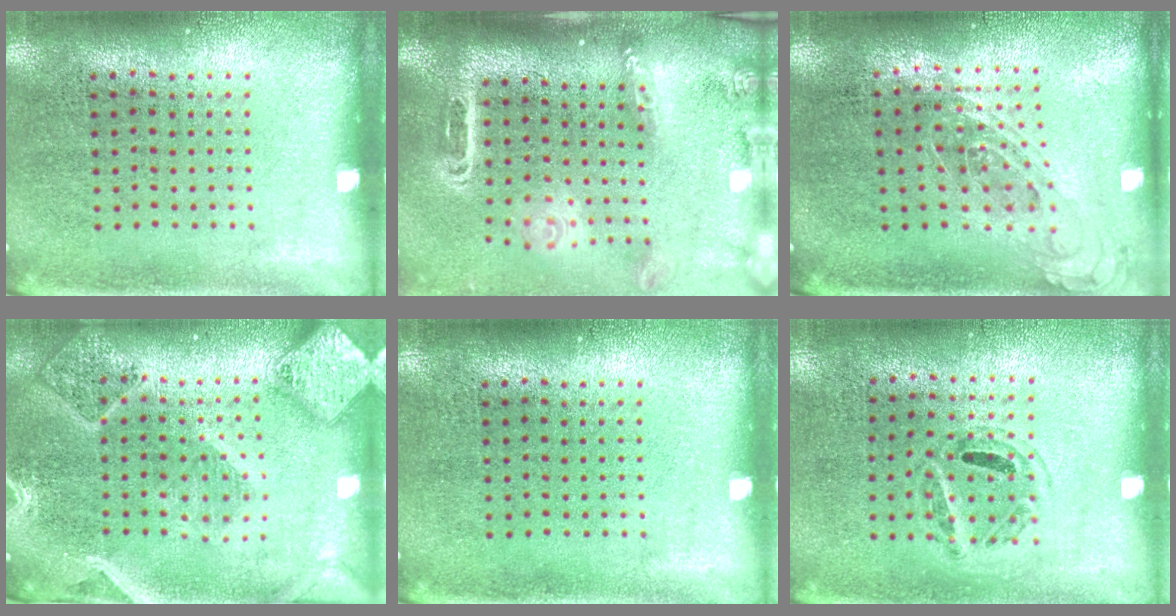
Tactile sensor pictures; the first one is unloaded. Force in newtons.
{"total": 2.6, "press": 1.9, "slide": 1.8}
{"total": 0.7, "press": 0.7, "slide": 0.3}
{"total": 2.8, "press": 2.4, "slide": 1.4}
{"total": 0.0}
{"total": 1.0, "press": 0.7, "slide": 0.6}